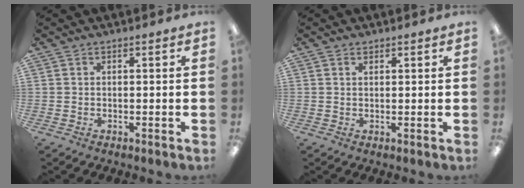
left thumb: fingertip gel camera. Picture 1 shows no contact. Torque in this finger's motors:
{"motor_torque": [0.21, -0.27, -0.08, -0.10, -0.03]}